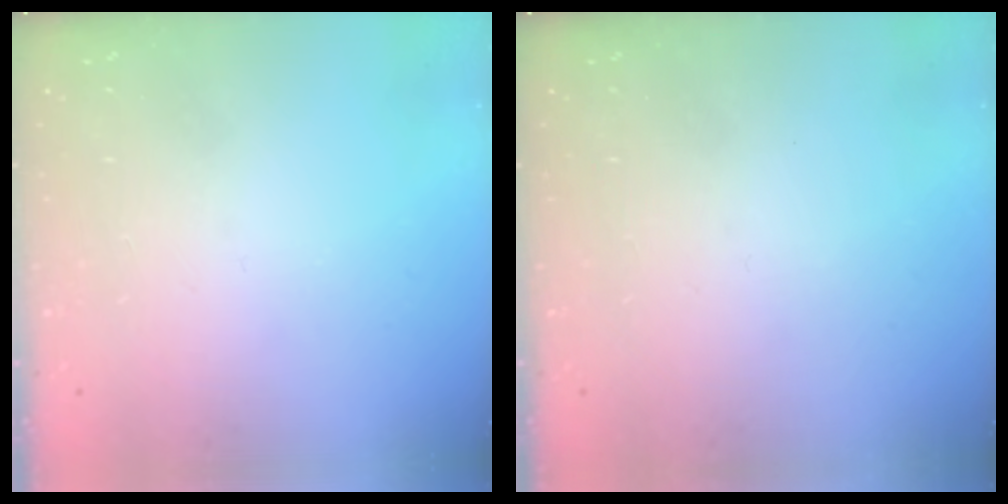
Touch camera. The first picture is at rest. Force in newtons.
{"total": 0.0}